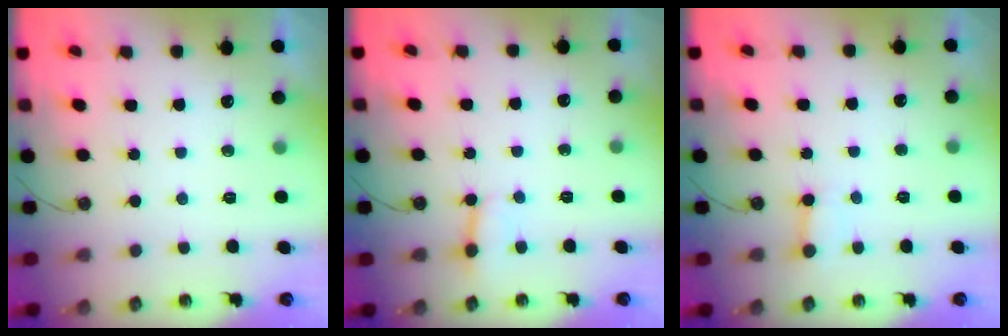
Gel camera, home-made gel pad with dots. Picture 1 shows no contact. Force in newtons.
{"total": 4.1, "press": 4.1, "slide": 0.7}
{"total": 2.6, "press": 2.6, "slide": 0.3}